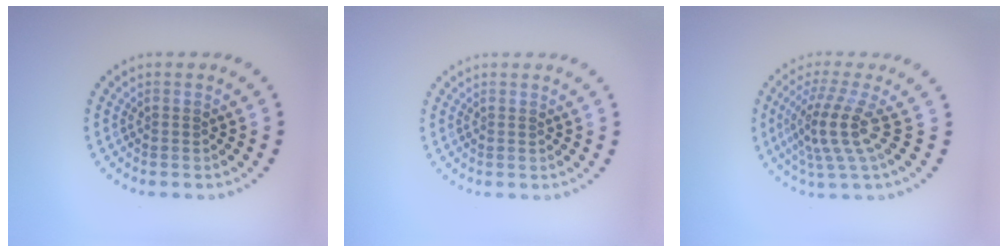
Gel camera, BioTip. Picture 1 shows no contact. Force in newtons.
{"total": 0.0}
{"total": 4.1, "press": 2.9, "slide": 3.0}